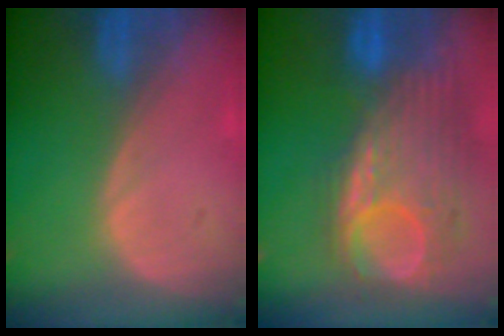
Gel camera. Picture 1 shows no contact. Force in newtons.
{"total": 12.0, "press": 10.4, "slide": 6.0}